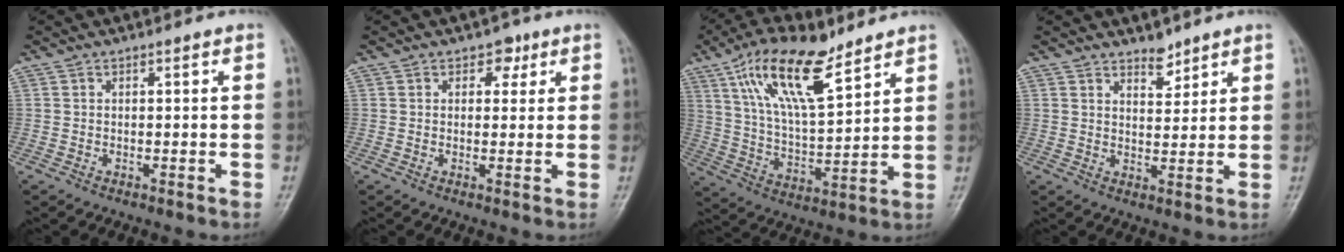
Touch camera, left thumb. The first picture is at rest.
{"total": 3.1, "force": [1.5, 2.3, 1.4], "torque": [0.005, -0.003, 0.015]}
{"total": 16.7, "force": [10.1, 6.0, 11.8], "torque": [-0.196, -0.037, 0.193]}
{"total": 3.6, "force": [2.9, 1.6, 1.3], "torque": [-0.005, -0.025, 0.050]}